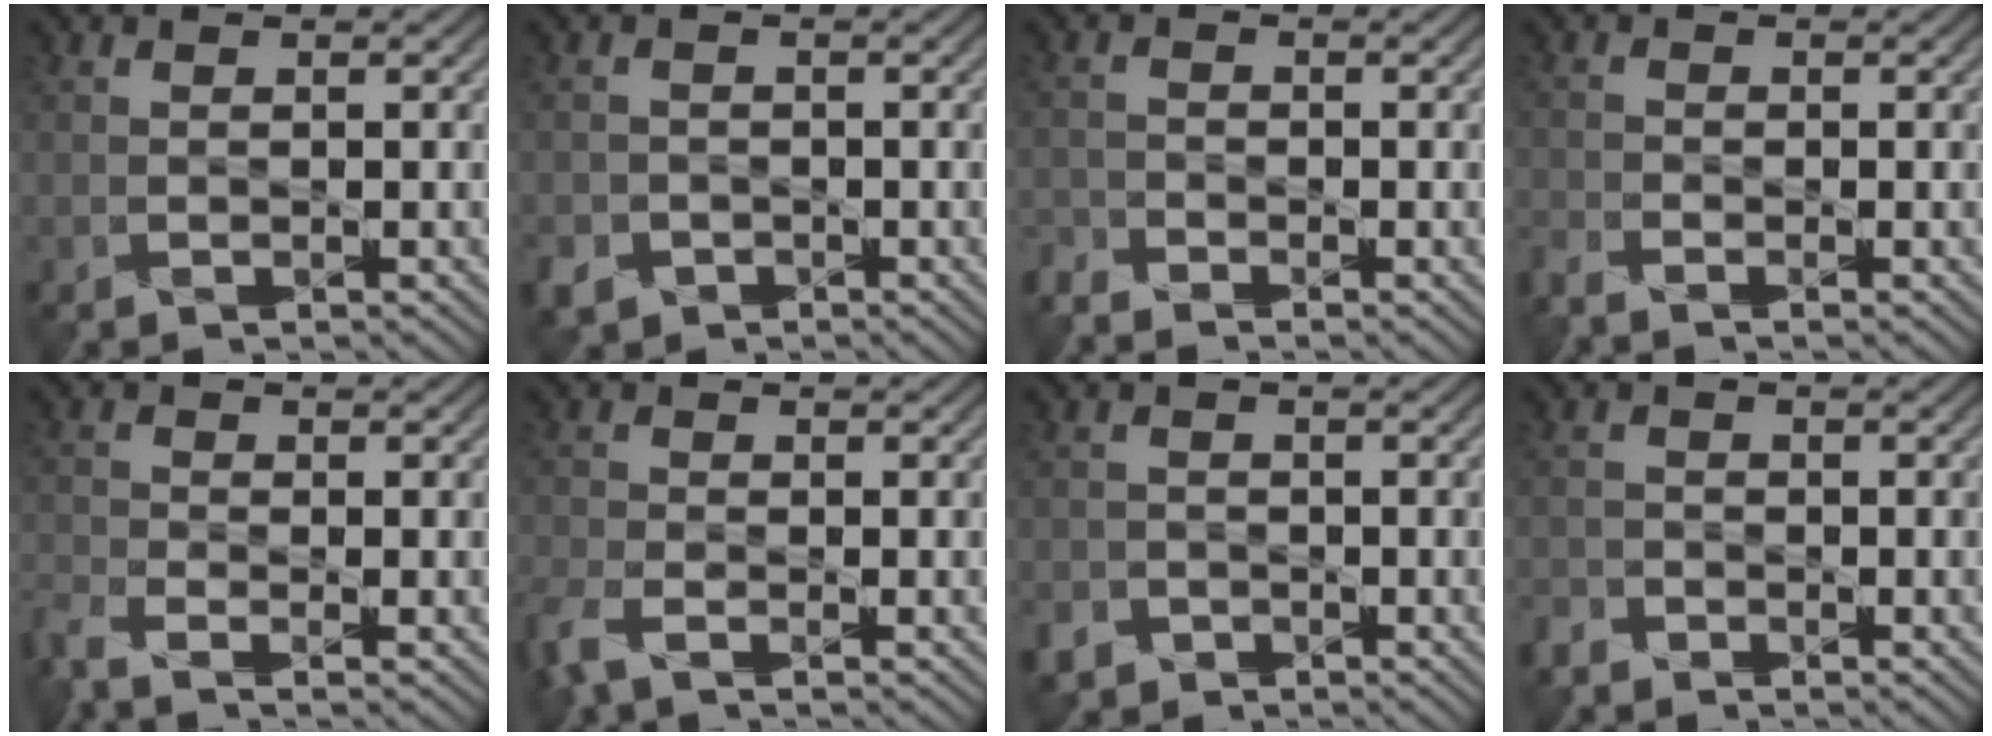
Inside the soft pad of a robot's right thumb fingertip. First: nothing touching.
{"total": 2.9, "force": [-1.7, 2.2, 0.8], "torque": [-0.024, -0.011, -0.038]}
{"total": 2.4, "force": [-2.4, 0.3, 0.4], "torque": [-0.013, -0.009, -0.057]}
{"total": 2.8, "force": [-2.5, 0.6, 1.2], "torque": [-0.033, -0.015, -0.060]}
{"total": 4.8, "force": [-3.6, 1.4, 2.9], "torque": [-0.072, -0.019, -0.080]}
{"total": 3.9, "force": [-2.8, 1.3, 2.5], "torque": [-0.066, -0.013, -0.067]}
{"total": 2.6, "force": [-1.9, 1.7, 0.5], "torque": [-0.015, -0.007, -0.043]}
{"total": 2.0, "force": [-1.9, 0.6, 0.3], "torque": [-0.008, -0.006, -0.047]}